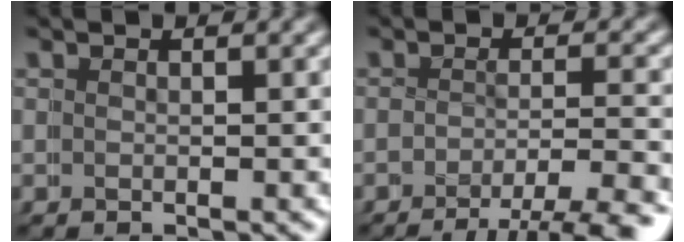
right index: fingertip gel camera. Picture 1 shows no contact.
{"total": 5.7, "force": [-4.0, 1.5, 3.7], "torque": [-0.055, -0.016, -0.060]}